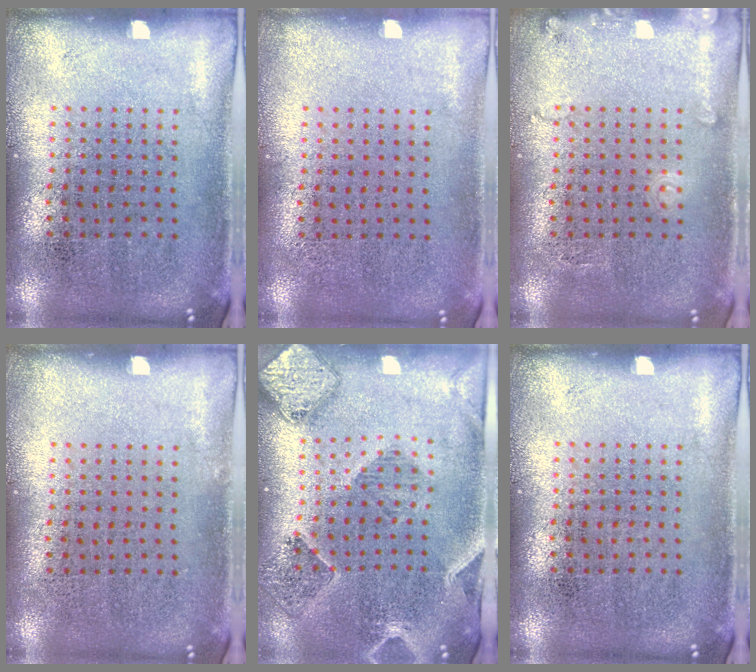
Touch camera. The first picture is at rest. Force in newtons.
{"total": 0.0}
{"total": 1.3, "press": 1.3, "slide": 0.1}
{"total": 0.0}
{"total": 1.4, "press": 1.4, "slide": 0.3}
{"total": 0.0}